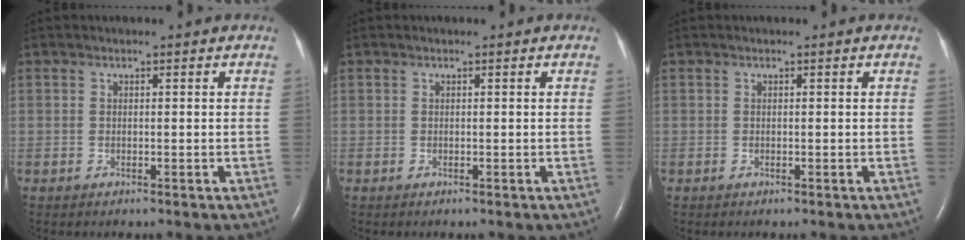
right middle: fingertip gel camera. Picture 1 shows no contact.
{"total": 0.0}
{"total": 0.0}